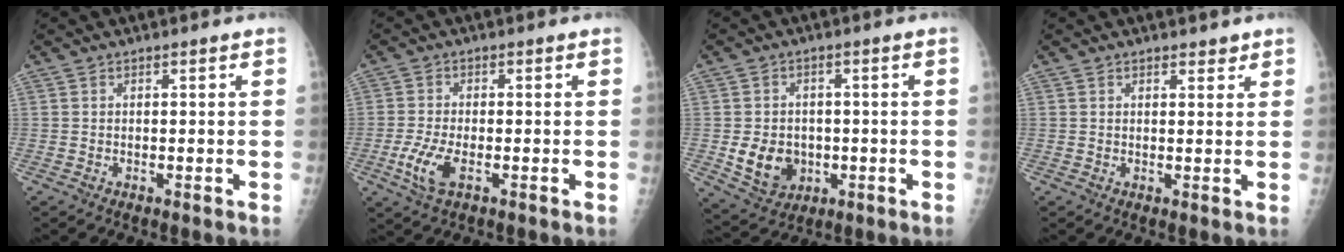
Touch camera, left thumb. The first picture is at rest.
{"total": 5.8, "force": [-2.0, 2.5, 4.8], "torque": [-0.113, -0.002, -0.036]}
{"total": 8.5, "force": [-1.3, 7.0, 4.6], "torque": [-0.050, -0.001, -0.008]}
{"total": 1.8, "force": [1.4, 0.9, 0.6], "torque": [0.003, -0.009, 0.017]}